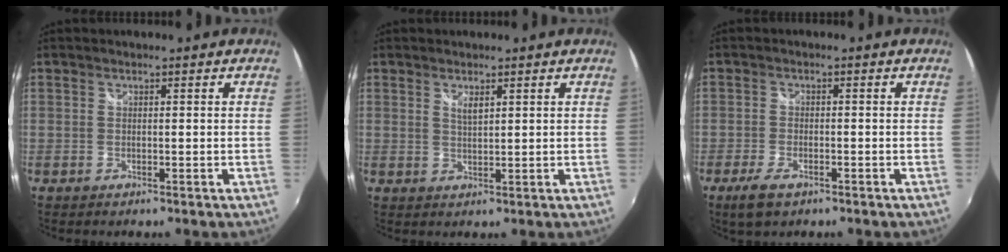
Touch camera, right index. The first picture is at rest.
{"total": 2.0, "force": [1.2, 0.6, 1.5], "torque": [-0.025, -0.002, 0.020]}
{"total": 4.8, "force": [-3.1, 2.0, 3.0], "torque": [-0.077, -0.011, -0.057]}